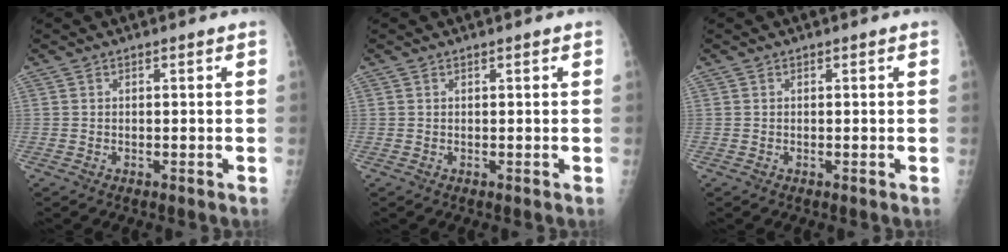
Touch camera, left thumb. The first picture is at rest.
{"total": 0.0}
{"total": 0.0}